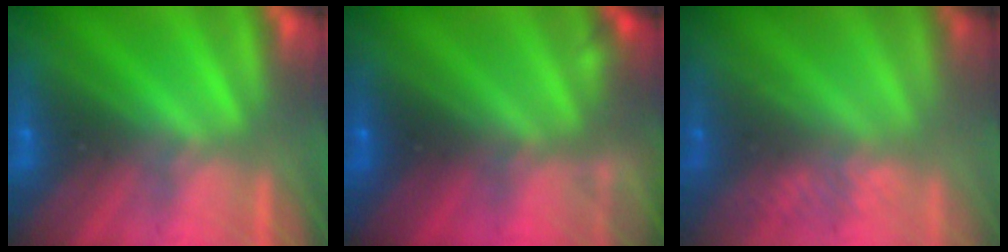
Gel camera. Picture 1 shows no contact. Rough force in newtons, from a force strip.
{"total": 7.8}
{"total": 2.6}